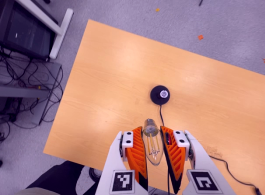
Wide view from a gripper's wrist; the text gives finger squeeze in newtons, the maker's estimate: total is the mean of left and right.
{"total": 20.5, "left": 22.1, "right": 18.9}